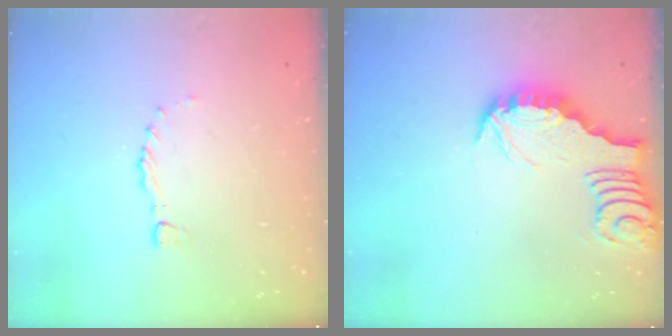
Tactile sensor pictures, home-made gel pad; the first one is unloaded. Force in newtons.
{"total": 3.1, "press": 3.1, "slide": 0.3}